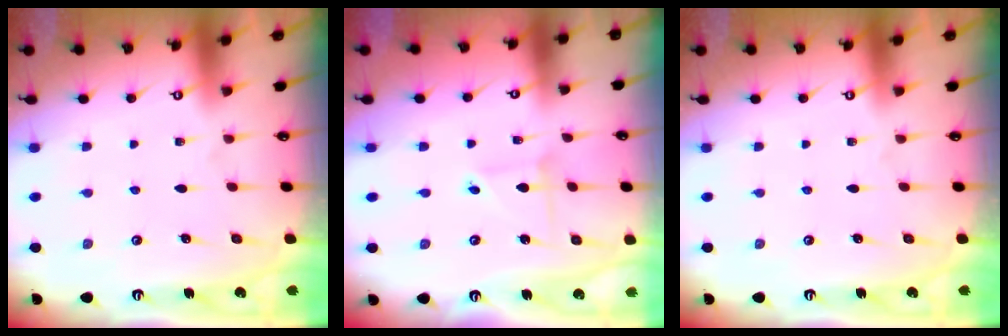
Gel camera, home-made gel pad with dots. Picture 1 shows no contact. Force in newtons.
{"total": 2.6, "press": 2.6, "slide": 0.2}
{"total": 0.0}